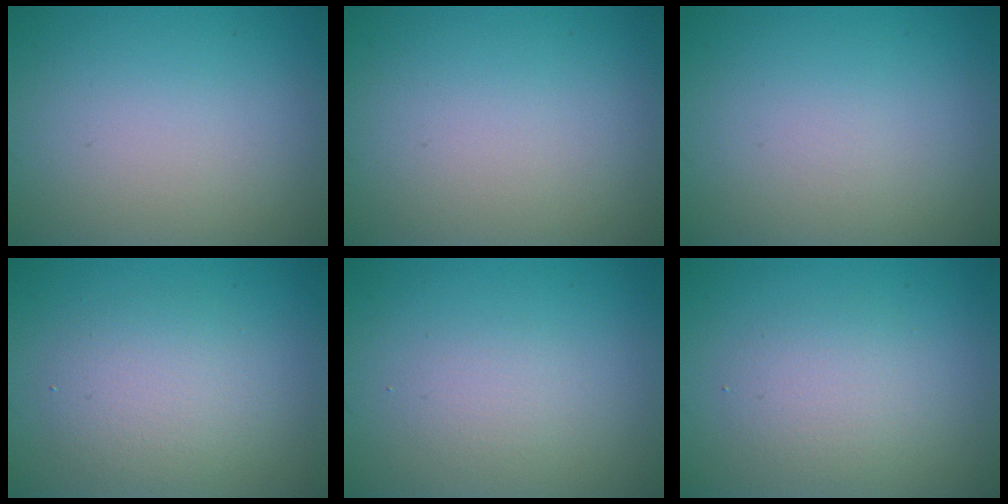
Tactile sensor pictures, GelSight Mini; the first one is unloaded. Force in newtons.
{"total": 0.0}
{"total": 0.0}
{"total": 3.4, "press": 3.4, "slide": 0.4}
{"total": 1.4, "press": 1.4, "slide": 0.0}
{"total": 2.5, "press": 2.5, "slide": 0.2}